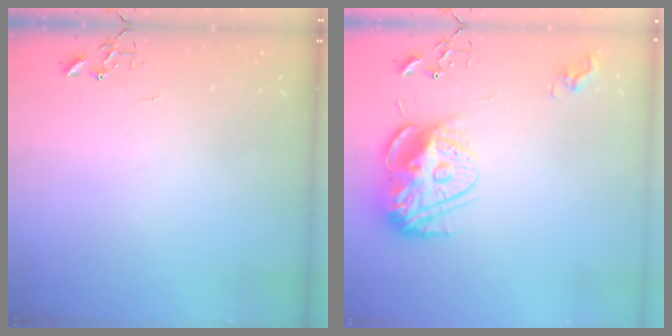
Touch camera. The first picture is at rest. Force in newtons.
{"total": 14.8, "press": 14.7, "slide": 1.4}